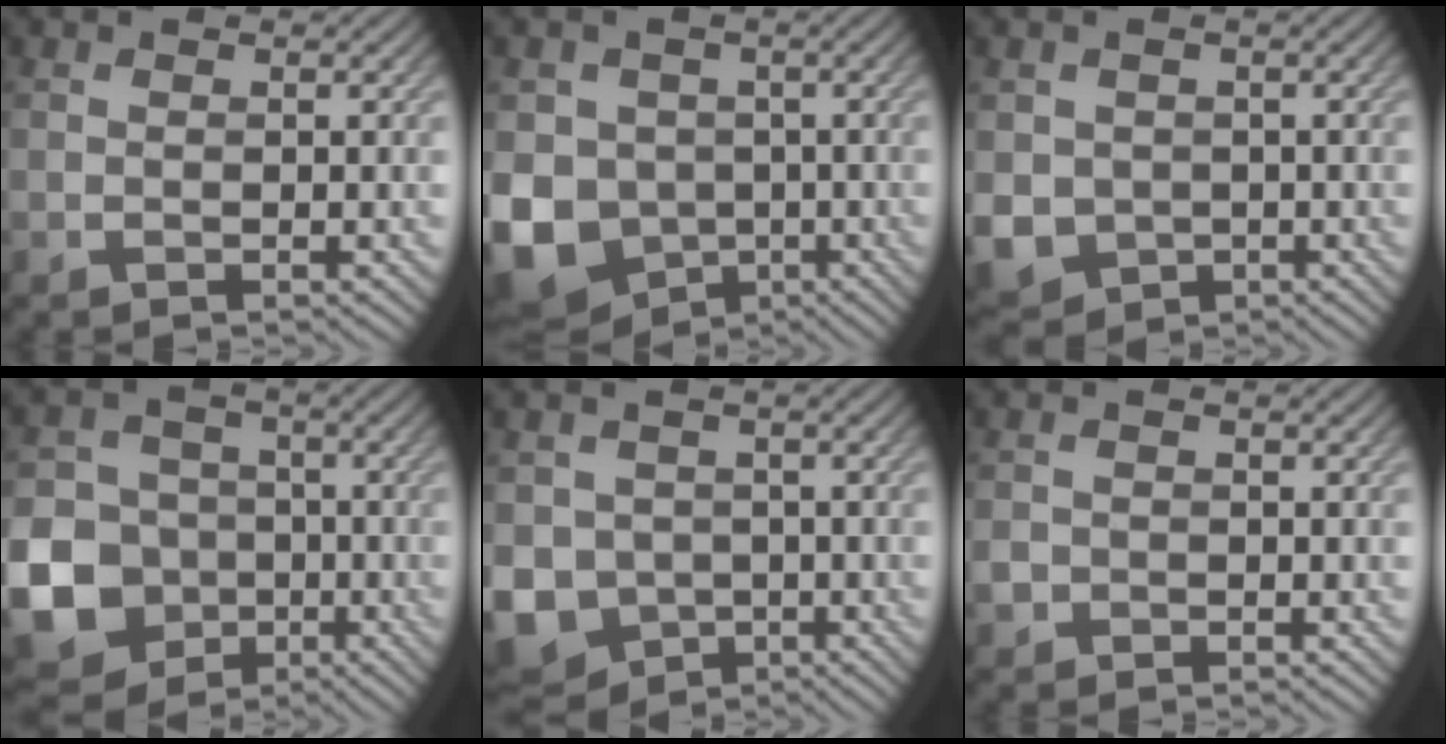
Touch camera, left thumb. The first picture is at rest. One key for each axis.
{"total": 12.1, "fx": -3.2, "fy": 10.2, "fz": 5.7, "tx": -0.164, "ty": -0.038, "tz": -0.070}
{"total": 5.4, "fx": -0.8, "fy": 4.9, "fz": 2.2, "tx": -0.070, "ty": -0.032, "tz": -0.014}
{"total": 18.7, "fx": -6.6, "fy": 16.5, "fz": 5.7, "tx": -0.192, "ty": -0.058, "tz": -0.129}
{"total": 8.3, "fx": -2.0, "fy": 7.2, "fz": 3.5, "tx": -0.099, "ty": -0.032, "tz": -0.046}
{"total": 1.6, "fx": -0.7, "fy": 1.4, "fz": 0.4, "tx": -0.009, "ty": -0.006, "tz": -0.016}